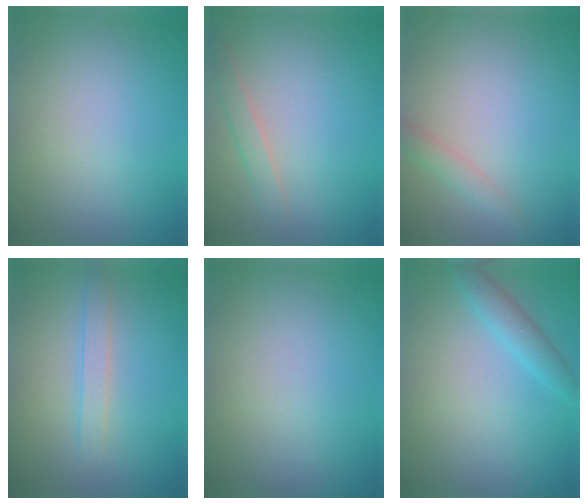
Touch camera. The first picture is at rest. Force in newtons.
{"total": 1.4, "press": 1.4, "slide": 0.1}
{"total": 1.3, "press": 1.3, "slide": 0.1}
{"total": 1.8, "press": 1.7, "slide": 0.2}
{"total": 0.0}
{"total": 2.2, "press": 2.2, "slide": 0.1}